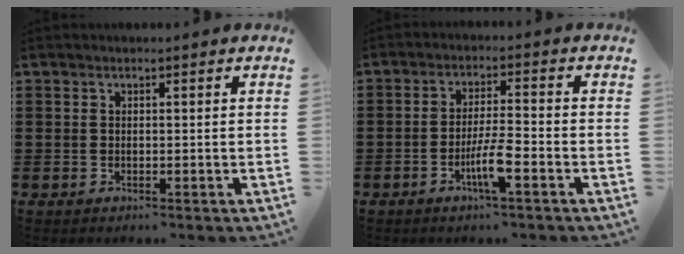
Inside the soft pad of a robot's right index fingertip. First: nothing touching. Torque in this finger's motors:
{"motor_torque": [1.71, 0.08, 0.18, 0.12]}